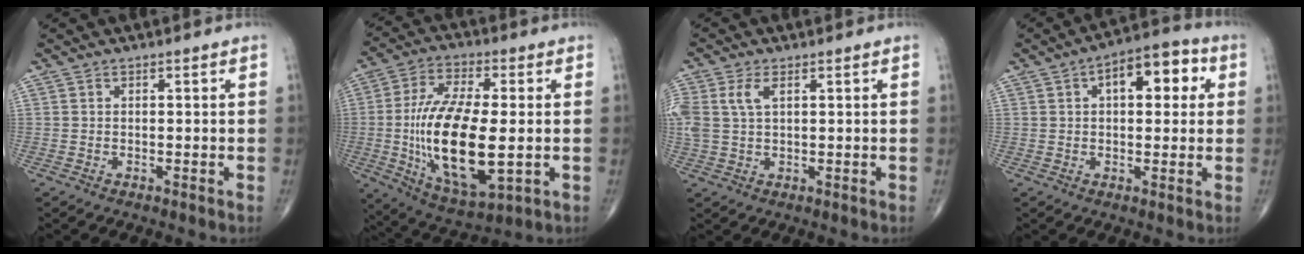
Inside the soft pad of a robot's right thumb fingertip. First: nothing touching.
{"total": 21.0, "force": [-1.9, 8.6, 19.1], "torque": [-0.368, -0.010, -0.022]}
{"total": 5.6, "force": [1.8, 2.9, 4.4], "torque": [-0.119, 0.012, 0.040]}
{"total": 10.8, "force": [3.1, 5.5, 8.8], "torque": [-0.095, 0.021, 0.037]}